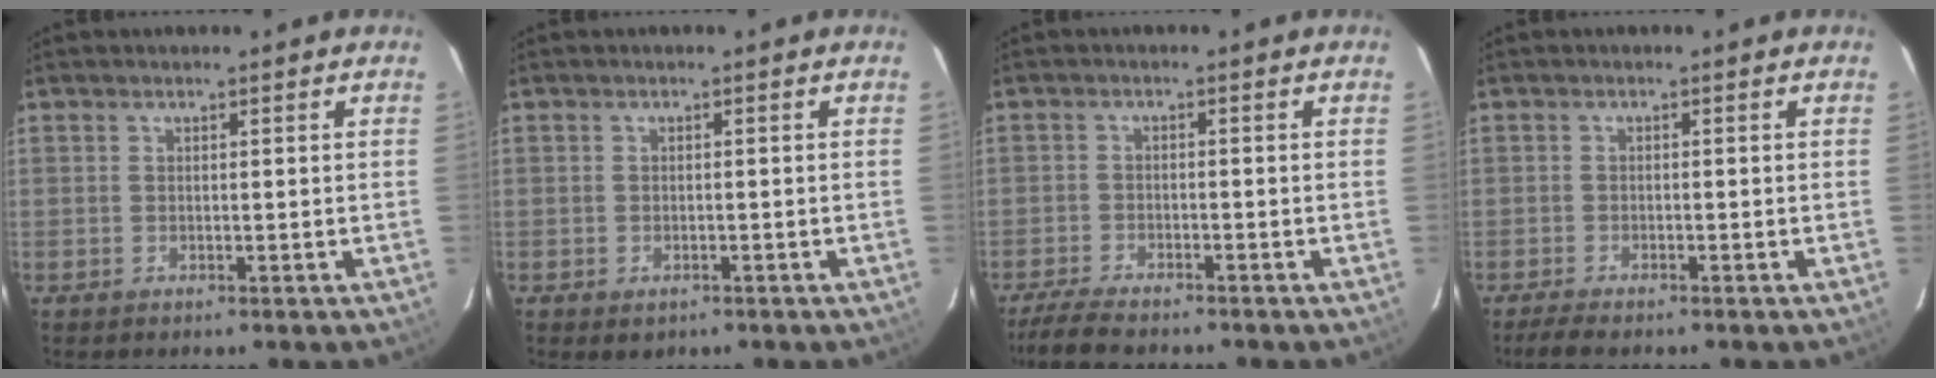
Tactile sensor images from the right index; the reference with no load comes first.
{"total": 1.9, "force": [-0.9, 1.5, 0.8], "torque": [-0.015, -0.002, -0.009]}
{"total": 6.8, "force": [-6.0, 1.2, 3.0], "torque": [-0.084, -0.021, -0.109]}
{"total": 3.6, "force": [-3.1, 0.6, 1.8], "torque": [-0.049, -0.014, -0.055]}